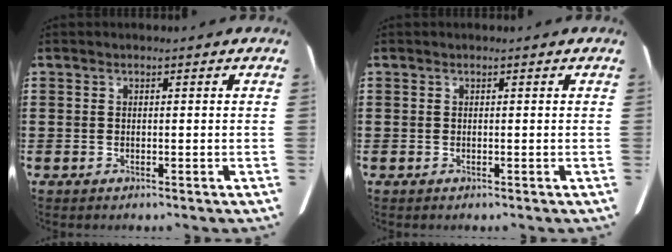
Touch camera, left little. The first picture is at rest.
{"total": 0.0}